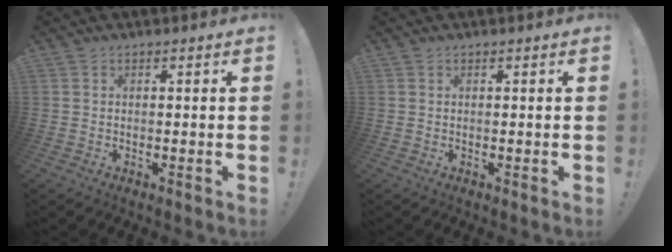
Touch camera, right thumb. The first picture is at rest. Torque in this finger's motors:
{"motor_torque": [-0.01, 0.06, -0.04, -0.16, 0.04]}